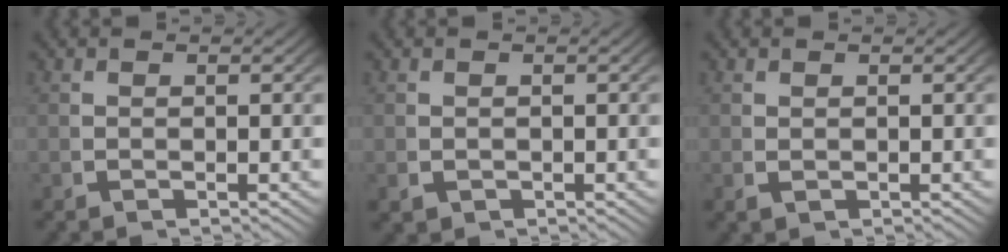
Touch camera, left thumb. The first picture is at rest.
{"total": 1.1, "force": [-0.3, 1.0, 0.4], "torque": [-0.013, -0.011, 0.003]}
{"total": 0.5, "force": [0.1, 0.3, 0.4], "torque": [-0.013, -0.006, 0.009]}